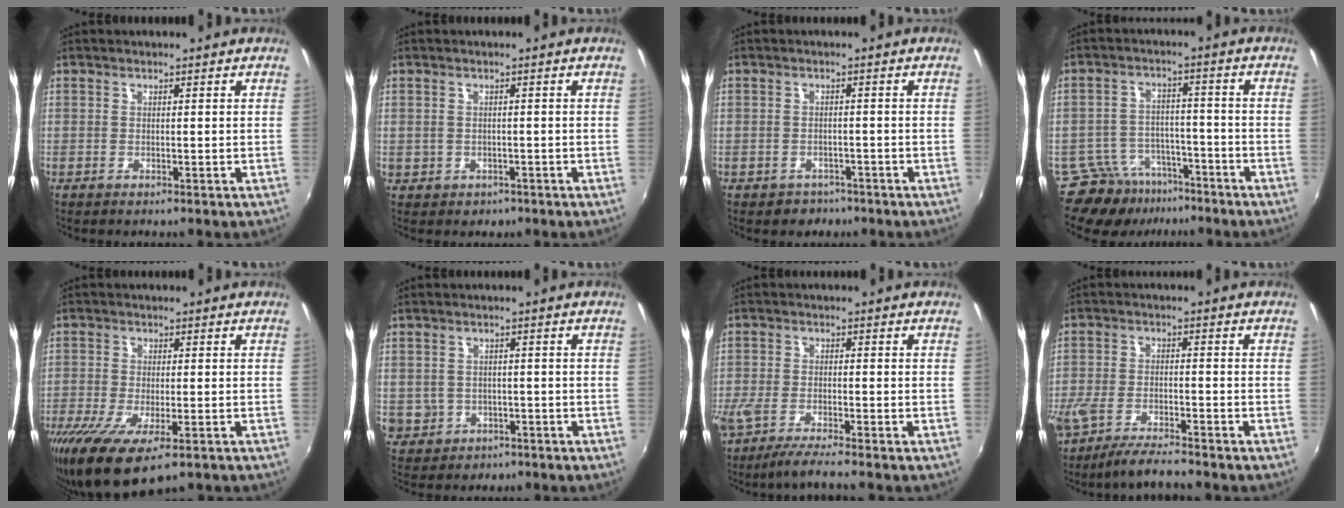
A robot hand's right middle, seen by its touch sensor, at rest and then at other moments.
{"total": 2.7, "force": [-0.6, 2.5, 0.8], "torque": [-0.019, -0.004, 0.000]}
{"total": 3.0, "force": [-2.1, 2.1, 0.2], "torque": [-0.013, 0.000, -0.029]}
{"total": 8.8, "force": [-7.2, 4.7, 1.5], "torque": [-0.041, 0.015, -0.105]}
{"total": 11.4, "force": [-6.5, 3.4, 8.8], "torque": [-0.184, -0.054, -0.109]}
{"total": 6.1, "force": [-1.2, 5.7, 1.6], "torque": [-0.056, 0.000, -0.001]}
{"total": 6.5, "force": [-5.3, 0.0, 3.7], "torque": [-0.090, -0.028, -0.100]}
{"total": 8.6, "force": [-7.2, 1.4, 4.4], "torque": [-0.109, -0.030, -0.131]}